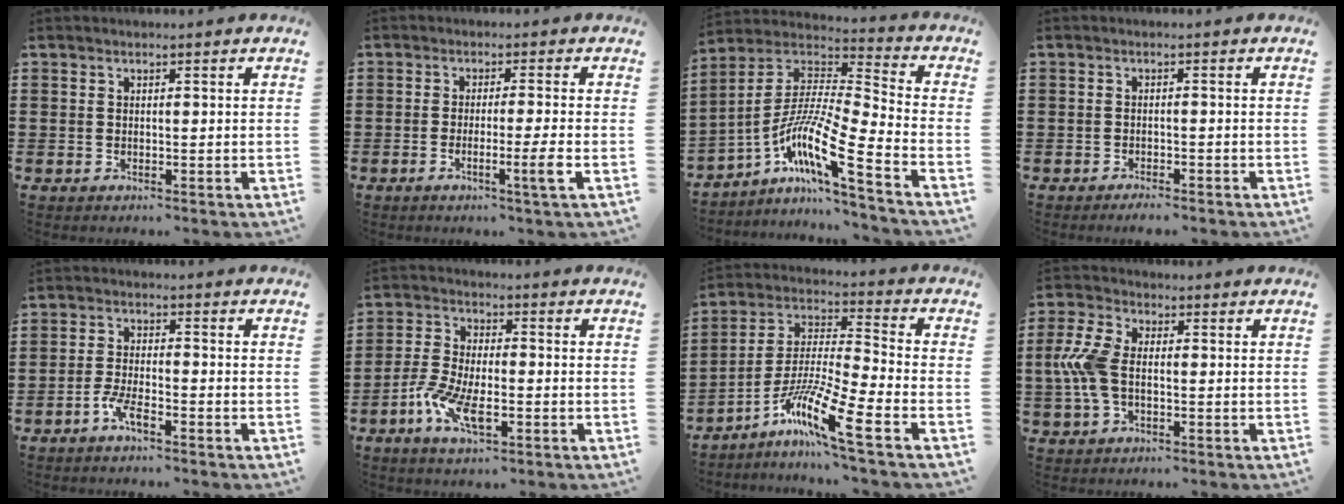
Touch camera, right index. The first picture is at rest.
{"total": 4.7, "force": [-1.6, -0.7, 4.3], "torque": [-0.071, -0.017, -0.028]}
{"total": 11.5, "force": [-7.1, 0.4, 9.0], "torque": [-0.199, -0.026, -0.153]}
{"total": 1.1, "force": [-1.1, 0.0, 0.2], "torque": [-0.007, -0.001, -0.020]}
{"total": 3.6, "force": [-2.6, 0.6, 2.5], "torque": [-0.065, -0.001, -0.054]}
{"total": 7.9, "force": [-3.5, 3.0, 6.4], "torque": [-0.151, -0.009, -0.067]}
{"total": 11.4, "force": [-7.5, 0.8, 8.6], "torque": [-0.182, -0.008, -0.150]}
{"total": 7.2, "force": [-0.6, 3.9, 6.0], "torque": [-0.159, -0.006, -0.021]}